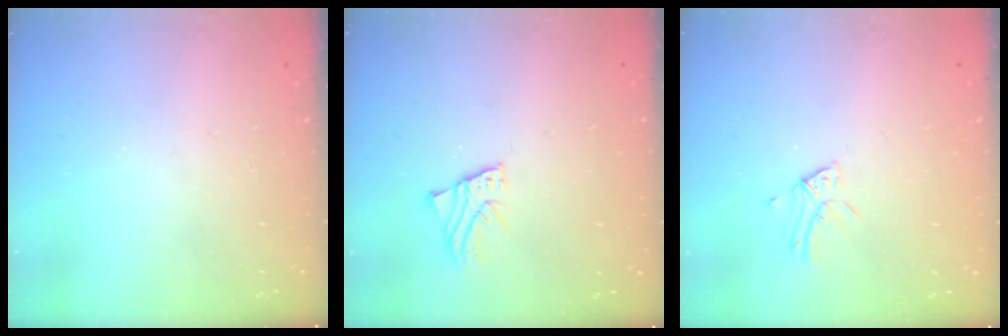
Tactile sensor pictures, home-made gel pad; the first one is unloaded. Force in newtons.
{"total": 2.3, "press": 2.3, "slide": 0.2}
{"total": 4.0, "press": 3.9, "slide": 0.3}